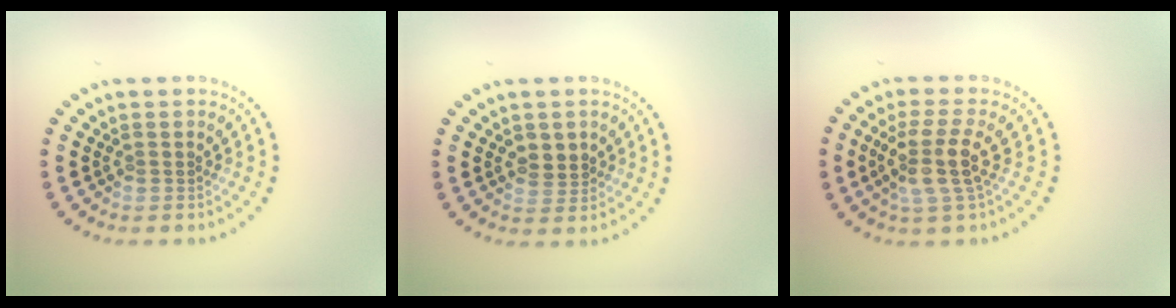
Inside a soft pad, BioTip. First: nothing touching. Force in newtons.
{"total": 1.9, "press": 1.9, "slide": 0.5}
{"total": 3.7, "press": 2.9, "slide": 2.2}